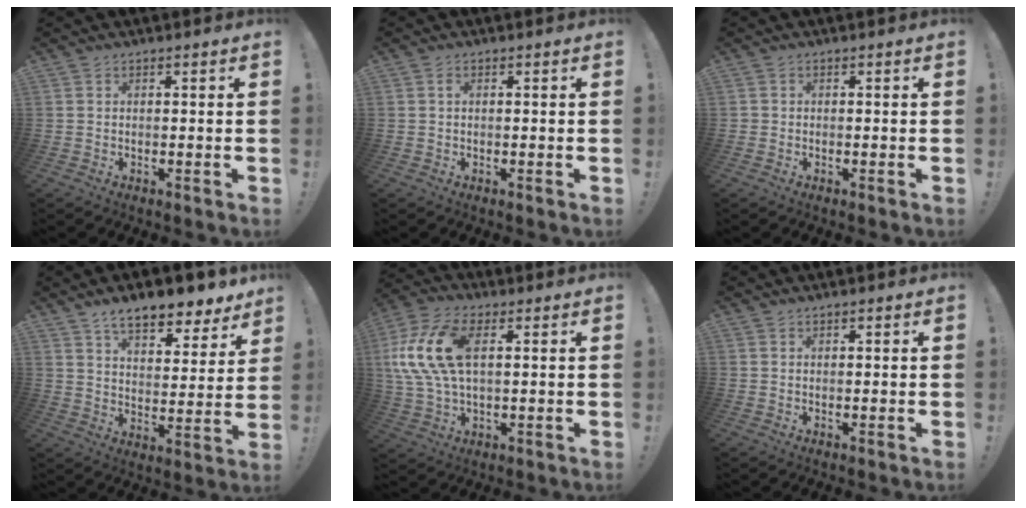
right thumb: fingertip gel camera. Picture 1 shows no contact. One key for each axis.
{"total": 0.7, "fx": 0.1, "fy": 0.4, "fz": 0.6, "tx": -0.016, "ty": 0.003, "tz": 0.002}
{"total": 0.7, "fx": 0.0, "fy": 0.7, "fz": 0.2, "tx": -0.007, "ty": 0.004, "tz": 0.001}
{"total": 12.6, "fx": 9.6, "fy": 4.7, "fz": 6.7, "tx": -0.100, "ty": -0.069, "tz": 0.167}
{"total": 16.7, "fx": 3.6, "fy": 9.2, "fz": 13.5, "tx": -0.277, "ty": -0.002, "tz": 0.065}
{"total": 0.6, "fx": 0.5, "fy": 0.2, "fz": 0.2, "tx": 0.001, "ty": -0.002, "tz": 0.009}